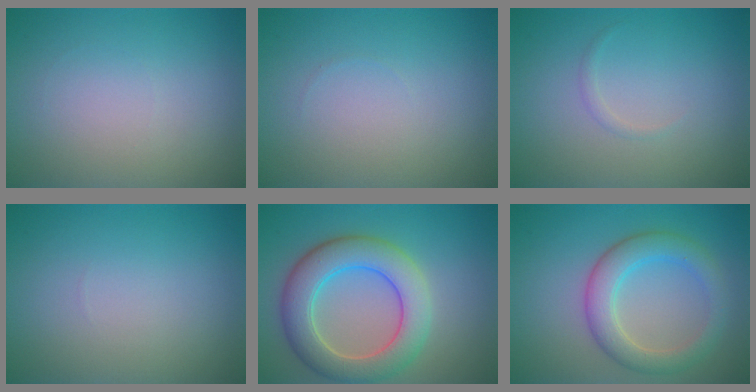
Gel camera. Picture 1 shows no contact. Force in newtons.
{"total": 0.0}
{"total": 0.5, "press": 0.5, "slide": 0.0}
{"total": 0.0}
{"total": 7.1, "press": 7.1, "slide": 0.3}
{"total": 4.4, "press": 4.4, "slide": 0.1}